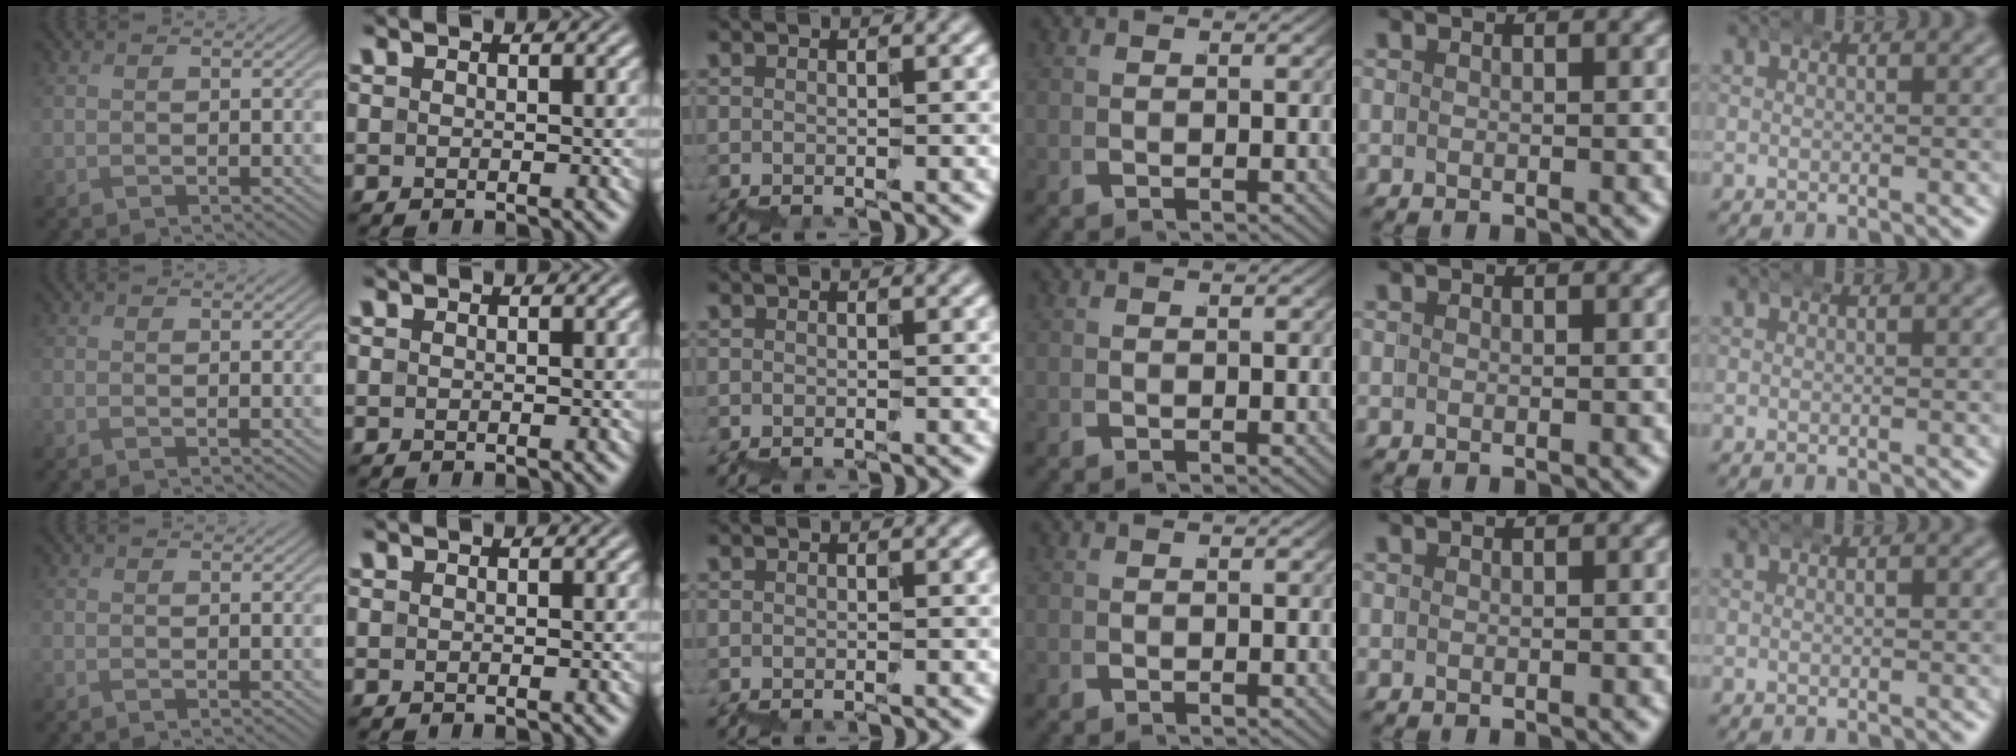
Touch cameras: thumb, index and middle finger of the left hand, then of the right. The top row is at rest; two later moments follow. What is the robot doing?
{"motion": "wrap", "object": "belt"}